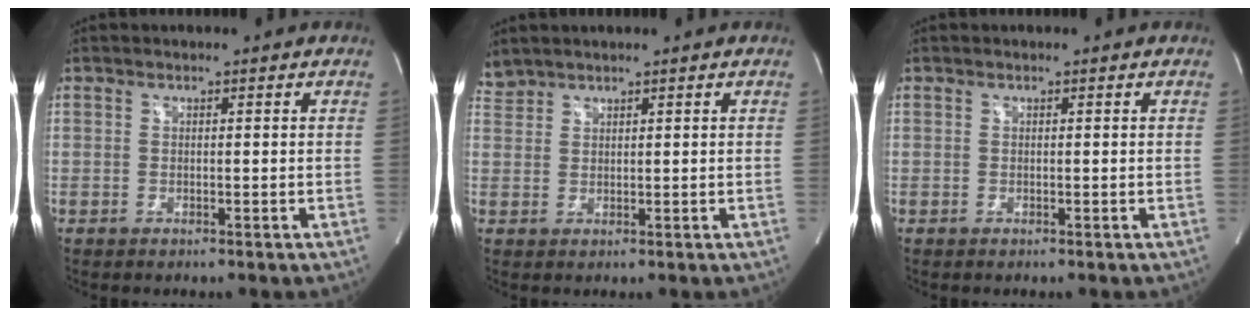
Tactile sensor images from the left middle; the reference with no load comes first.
{"total": 2.2, "force": [2.2, 0.2, -0.1], "torque": [-0.008, 0.016, 0.052]}
{"total": 0.0}